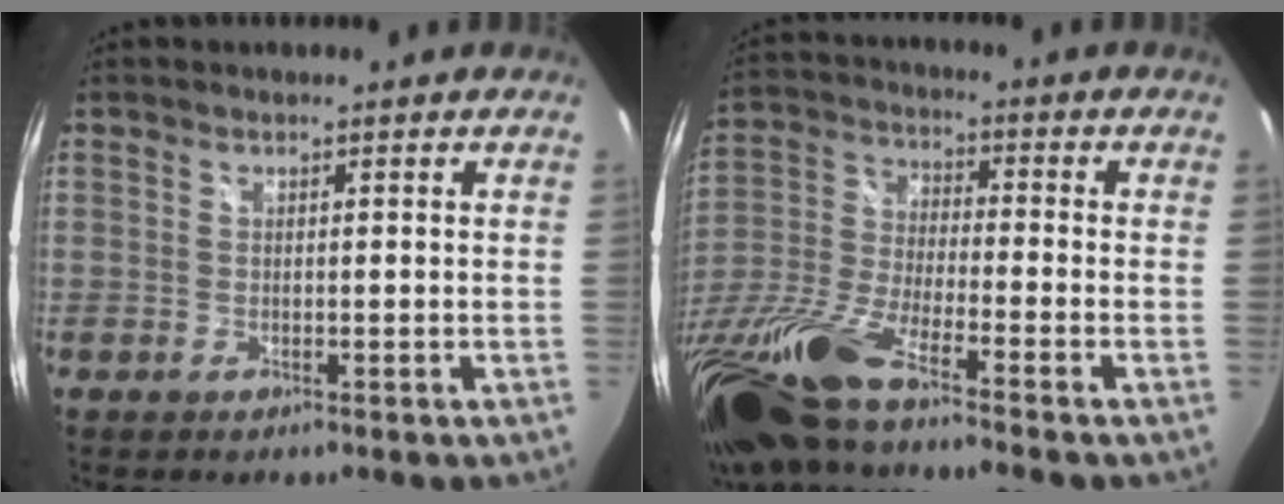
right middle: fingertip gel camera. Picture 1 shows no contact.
{"total": 17.0, "force": [-12.3, 2.1, 11.5], "torque": [-0.250, -0.042, -0.246]}